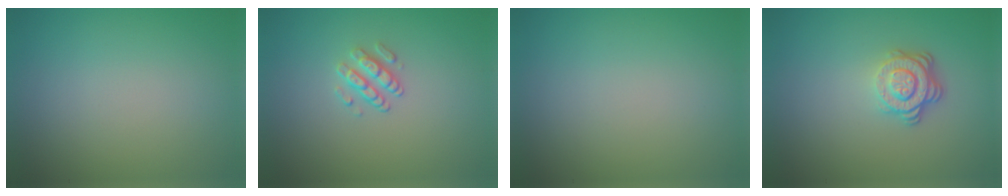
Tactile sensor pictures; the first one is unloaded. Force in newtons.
{"total": 1.8, "press": 1.3, "slide": 1.2}
{"total": 0.0}
{"total": 3.7, "press": 2.7, "slide": 2.5}